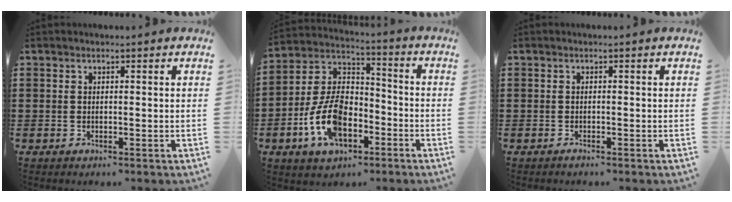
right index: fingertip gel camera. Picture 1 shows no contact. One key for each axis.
{"total": 11.7, "fx": -4.5, "fy": 6.7, "fz": 8.5, "tx": -0.203, "ty": 0.005, "tz": -0.087}
{"total": 0.8, "fx": -0.7, "fy": 0.0, "fz": 0.2, "tx": -0.006, "ty": -0.003, "tz": -0.015}